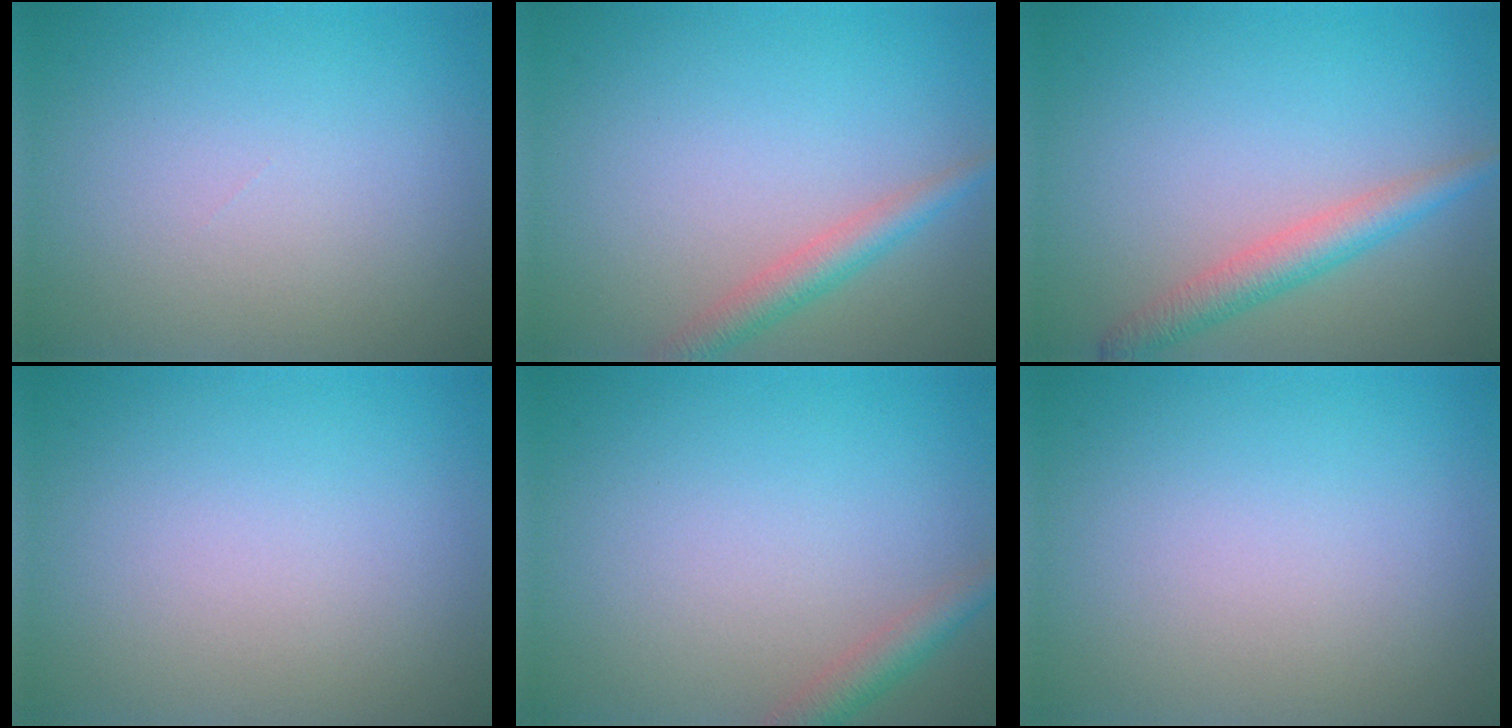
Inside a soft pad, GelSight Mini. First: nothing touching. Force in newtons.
{"total": 2.5, "press": 2.5, "slide": 0.0}
{"total": 2.9, "press": 2.9, "slide": 0.1}
{"total": 0.0}
{"total": 2.1, "press": 2.1, "slide": 0.1}
{"total": 0.0}